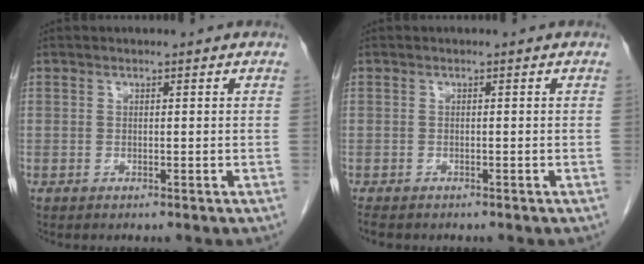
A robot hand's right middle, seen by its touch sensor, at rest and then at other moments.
{"total": 2.4, "force": [-2.0, 0.9, 1.0], "torque": [-0.021, -0.006, -0.025]}